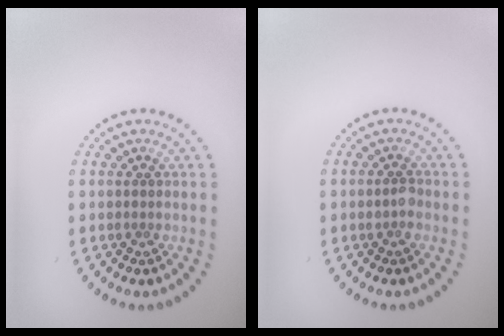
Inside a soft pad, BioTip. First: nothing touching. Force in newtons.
{"total": 1.1, "press": 1.1, "slide": 0.1}